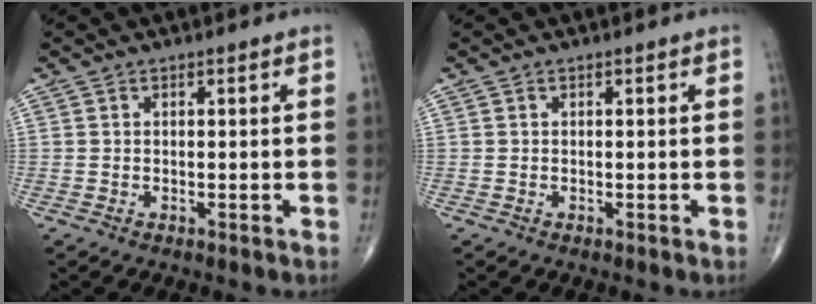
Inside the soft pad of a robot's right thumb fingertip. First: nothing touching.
{"total": 0.0}